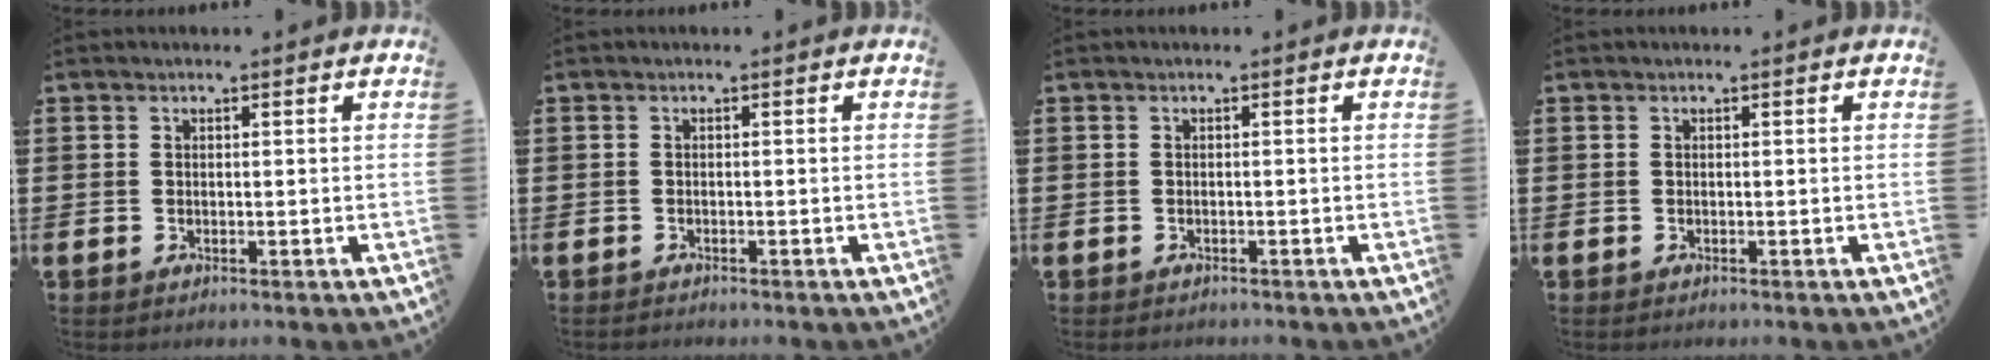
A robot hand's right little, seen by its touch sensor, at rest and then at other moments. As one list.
[{"total": 0.0}, {"total": 0.7, "force": [-0.6, 0.2, -0.1], "torque": [-0.001, 0.001, -0.015]}, {"total": 0.0}]